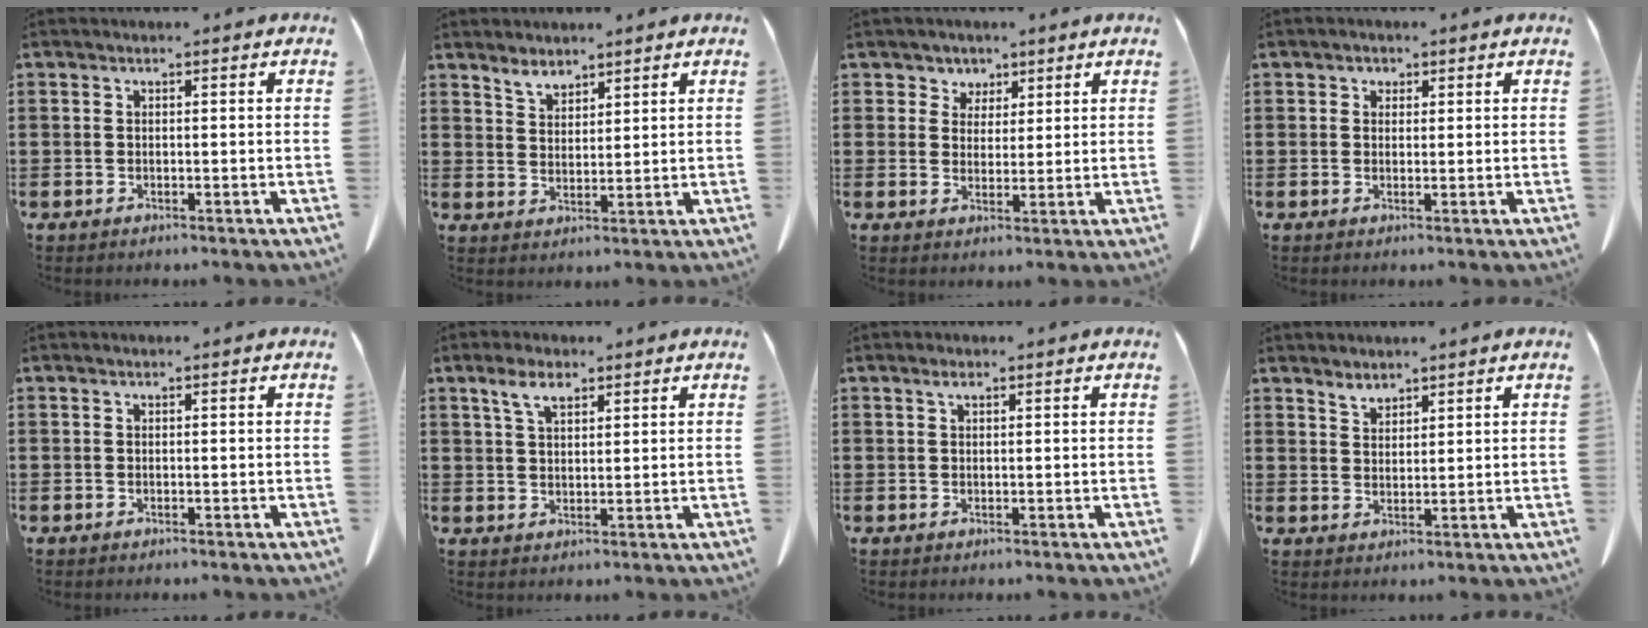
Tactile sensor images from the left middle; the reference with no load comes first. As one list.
[{"total": 3.2, "force": [2.9, 1.1, 0.5], "torque": [-0.017, -0.006, 0.057]}, {"total": 3.6, "force": [2.3, 2.8, 0.0], "torque": [-0.020, 0.008, 0.043]}, {"total": 1.2, "force": [0.7, 0.9, 0.2], "torque": [-0.007, 0.004, 0.014]}, {"total": 0.0}, {"total": 4.5, "force": [2.8, 1.8, 3.0], "torque": [-0.066, 0.005, 0.052]}, {"total": 1.1, "force": [0.6, 0.3, 0.9], "torque": [-0.019, 0.000, 0.012]}, {"total": 2.2, "force": [2.1, 0.6, 0.3], "torque": [-0.009, -0.003, 0.042]}]